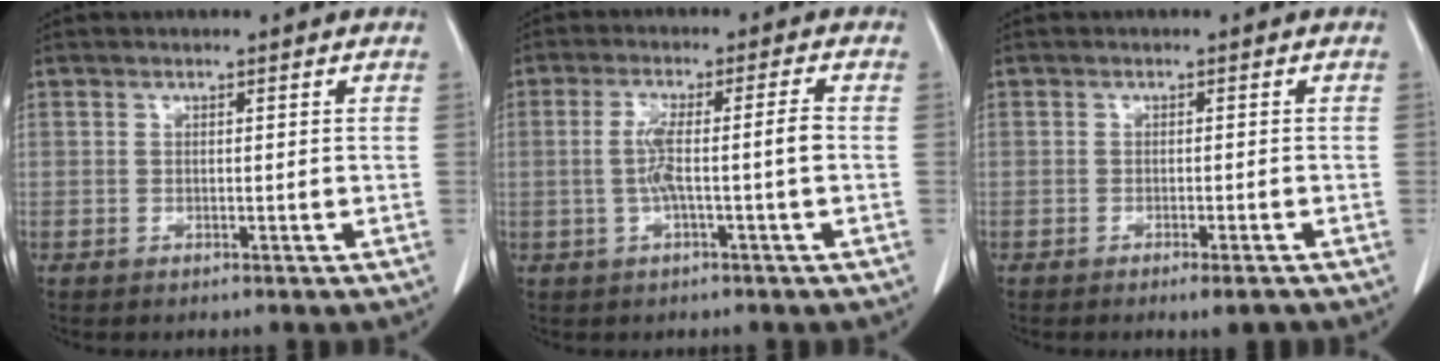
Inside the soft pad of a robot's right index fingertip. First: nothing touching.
{"total": 5.9, "force": [-0.8, -0.2, 5.9], "torque": [-0.115, 0.015, -0.011]}
{"total": 2.6, "force": [-2.0, 0.3, 1.7], "torque": [-0.019, -0.004, -0.025]}